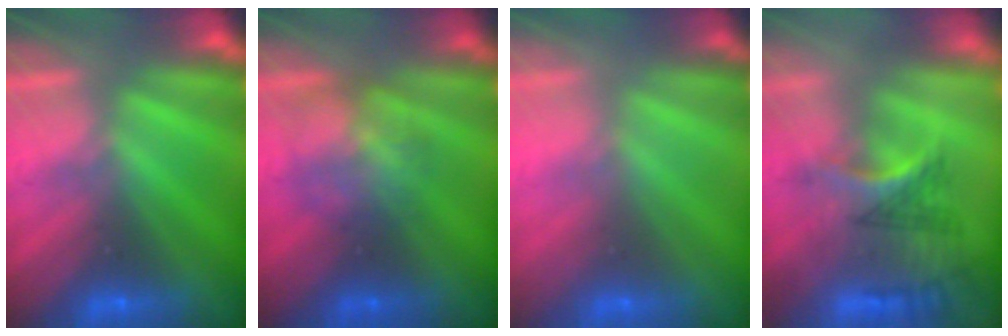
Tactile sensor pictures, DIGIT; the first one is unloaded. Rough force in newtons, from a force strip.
{"total": 2.9}
{"total": 3.2}
{"total": 2.9}